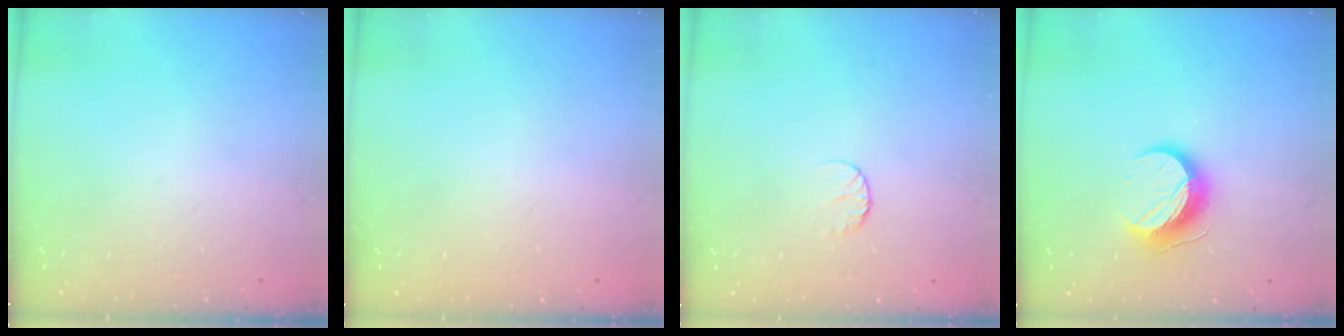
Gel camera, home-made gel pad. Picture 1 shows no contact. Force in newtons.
{"total": 0.5, "press": 0.5, "slide": 0.1}
{"total": 4.7, "press": 4.7, "slide": 0.4}
{"total": 12.2, "press": 12.2, "slide": 0.4}